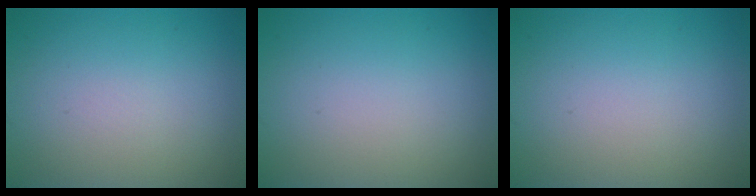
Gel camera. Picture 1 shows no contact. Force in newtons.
{"total": 0.0}
{"total": 0.0}